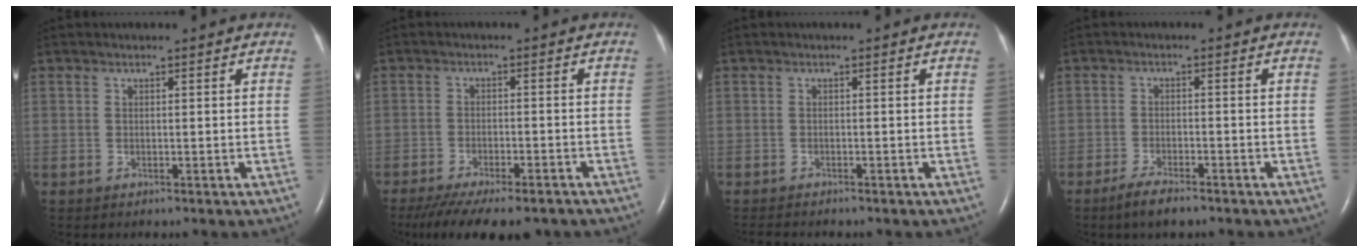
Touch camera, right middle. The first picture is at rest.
{"total": 15.1, "force": [-12.2, 3.9, 8.0], "torque": [-0.155, -0.029, -0.171]}
{"total": 2.5, "force": [-2.3, 0.3, 1.1], "torque": [-0.021, -0.008, -0.029]}
{"total": 4.0, "force": [-3.1, 0.7, 2.5], "torque": [-0.056, -0.006, -0.055]}